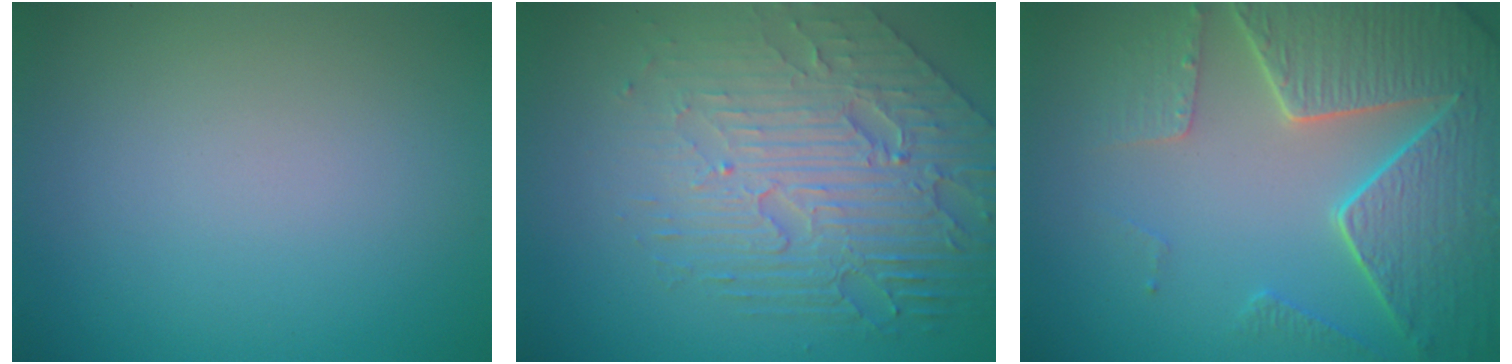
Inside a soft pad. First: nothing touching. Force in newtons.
{"total": 7.7, "press": 5.3, "slide": 5.5}
{"total": 7.7, "press": 5.9, "slide": 4.9}